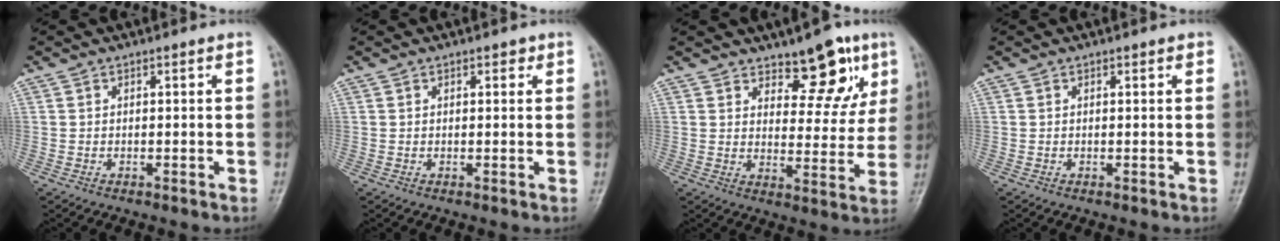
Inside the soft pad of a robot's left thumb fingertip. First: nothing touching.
{"total": 1.3, "force": [0.7, 0.7, 0.8], "torque": [-0.001, 0.000, 0.006]}
{"total": 10.7, "force": [6.8, 5.2, 6.4], "torque": [-0.039, -0.042, 0.098]}
{"total": 0.8, "force": [0.4, 0.3, 0.6], "torque": [-0.006, 0.000, 0.004]}